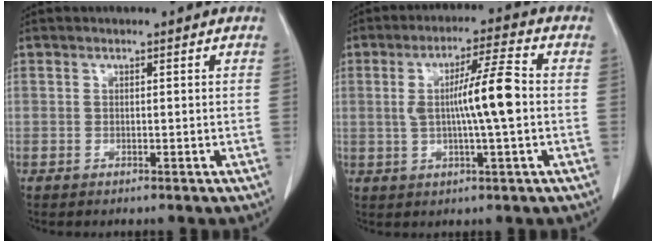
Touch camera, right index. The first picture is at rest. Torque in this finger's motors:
{"motor_torque": [0.46, 0.09, 0.28, 0.12]}